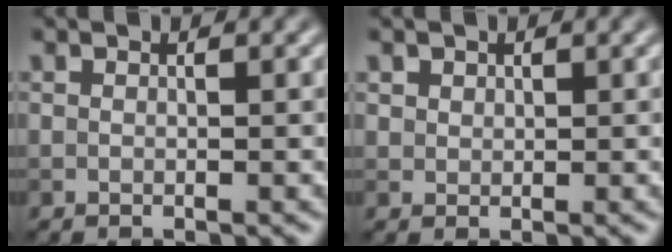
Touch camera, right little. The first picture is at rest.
{"total": 1.4, "force": [0.9, 1.1, 0.3], "torque": [-0.006, -0.008, 0.024]}